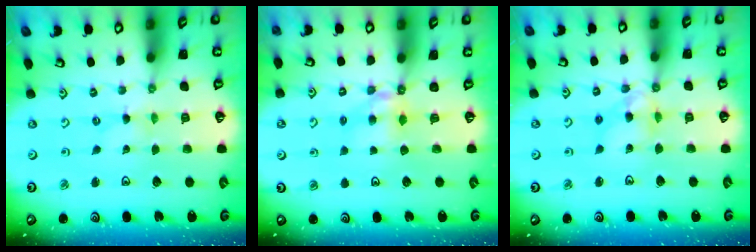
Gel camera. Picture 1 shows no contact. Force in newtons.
{"total": 5.8, "press": 5.8, "slide": 0.3}
{"total": 7.2, "press": 7.1, "slide": 0.7}